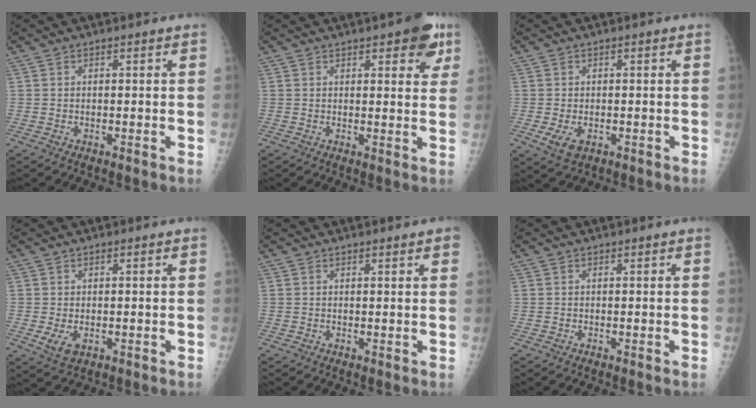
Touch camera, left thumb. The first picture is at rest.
{"total": 5.0, "force": [2.7, 1.9, 3.8], "torque": [-0.028, -0.008, 0.026]}
{"total": 3.9, "force": [-1.2, 2.4, 2.8], "torque": [-0.052, -0.005, -0.015]}
{"total": 3.6, "force": [-0.7, 2.2, 2.8], "torque": [-0.048, -0.009, -0.005]}
{"total": 2.1, "force": [1.4, 0.3, 1.6], "torque": [-0.016, 0.000, 0.014]}
{"total": 0.0}